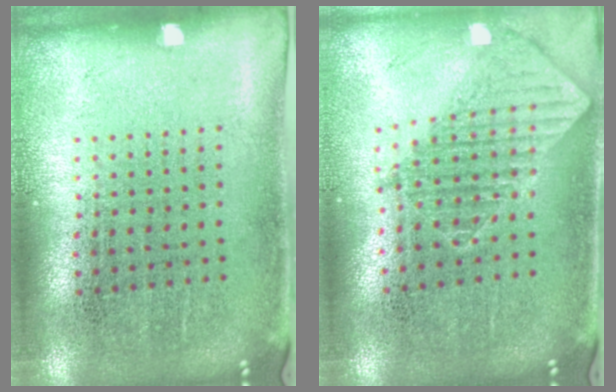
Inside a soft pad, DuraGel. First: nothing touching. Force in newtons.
{"total": 1.2, "press": 1.1, "slide": 0.6}